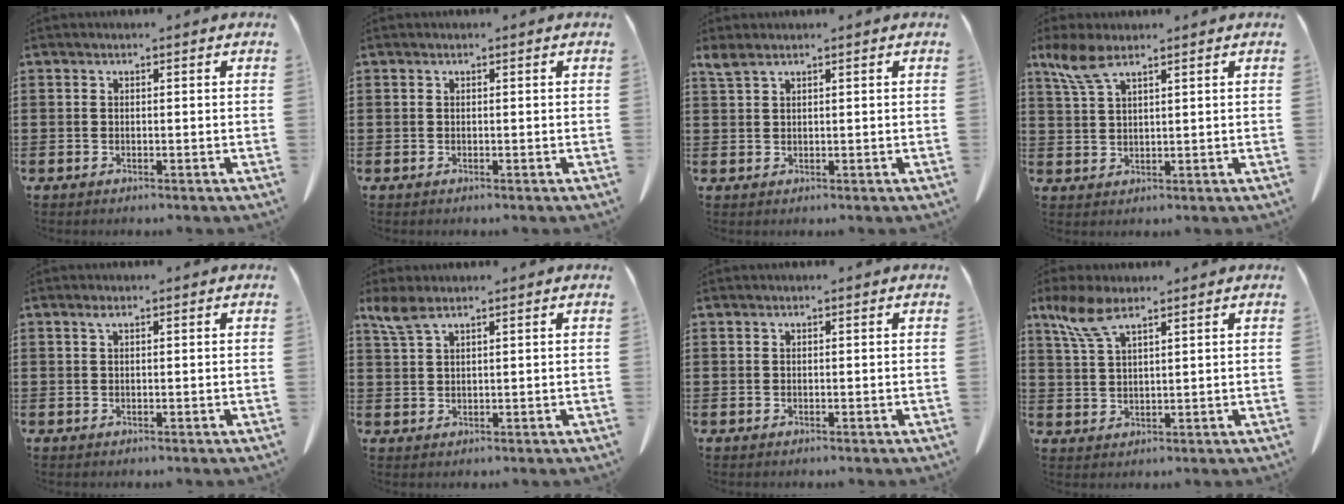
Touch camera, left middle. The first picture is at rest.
{"total": 0.0}
{"total": 1.9, "force": [1.4, 0.4, 1.3], "torque": [-0.030, 0.001, 0.026]}
{"total": 5.4, "force": [3.5, 1.4, 3.9], "torque": [-0.100, -0.004, 0.058]}
{"total": 1.0, "force": [0.4, 0.2, 0.8], "torque": [-0.018, 0.003, 0.007]}
{"total": 3.5, "force": [2.3, 0.9, 2.5], "torque": [-0.064, -0.002, 0.041]}
{"total": 0.0}
{"total": 6.1, "force": [3.9, 1.6, 4.4], "torque": [-0.103, -0.003, 0.068]}